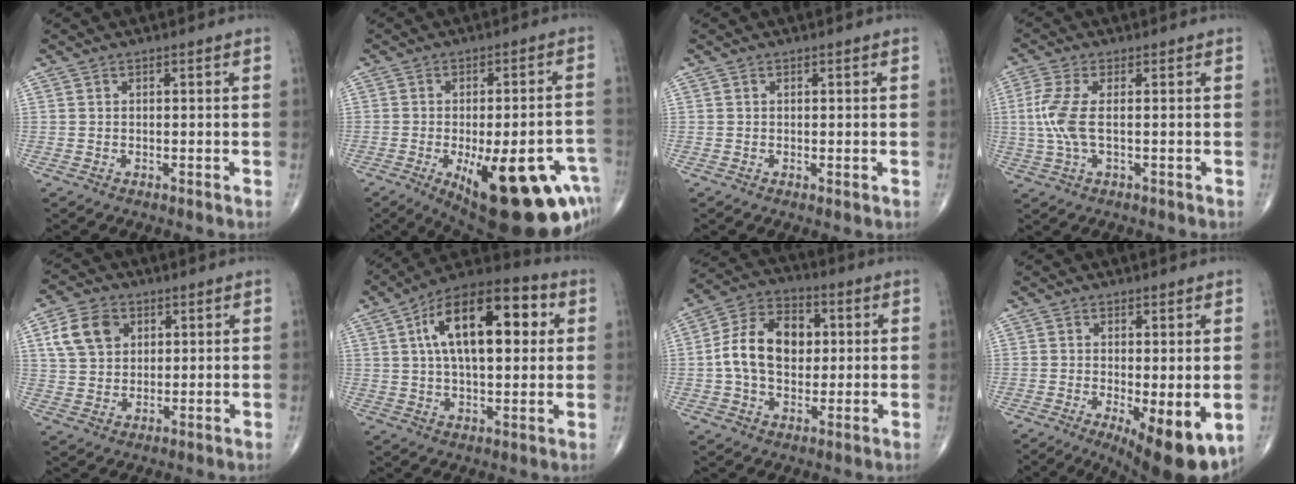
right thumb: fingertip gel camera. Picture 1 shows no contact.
{"total": 24.8, "force": [-10.7, 9.2, 20.5], "torque": [-0.195, 0.022, -0.129]}
{"total": 0.6, "force": [0.0, 0.2, 0.5], "torque": [-0.013, -0.004, 0.000]}
{"total": 6.7, "force": [0.1, 2.3, 6.3], "torque": [-0.175, 0.002, -0.001]}
{"total": 8.8, "force": [3.2, 6.6, 4.8], "torque": [-0.072, -0.003, 0.061]}
{"total": 20.7, "force": [5.1, 9.7, 17.5], "torque": [-0.260, 0.018, 0.071]}
{"total": 13.7, "force": [1.0, 9.5, 9.8], "torque": [-0.152, 0.022, 0.009]}
{"total": 11.1, "force": [-3.4, 3.5, 9.9], "torque": [-0.139, -0.024, -0.042]}